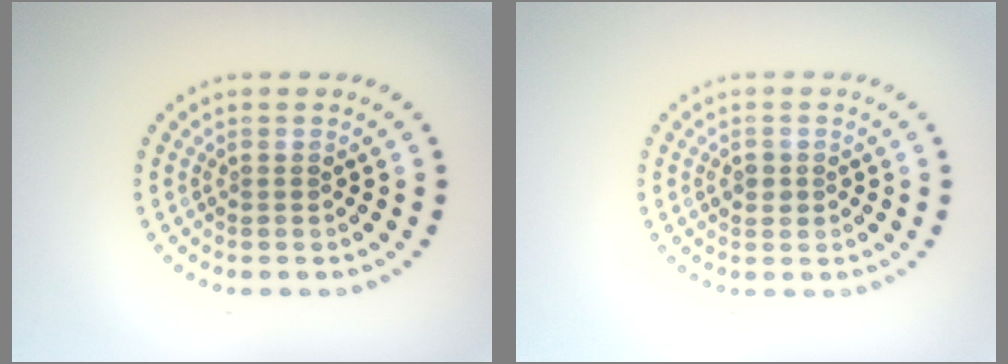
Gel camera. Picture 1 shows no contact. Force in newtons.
{"total": 1.2, "press": 1.1, "slide": 0.4}